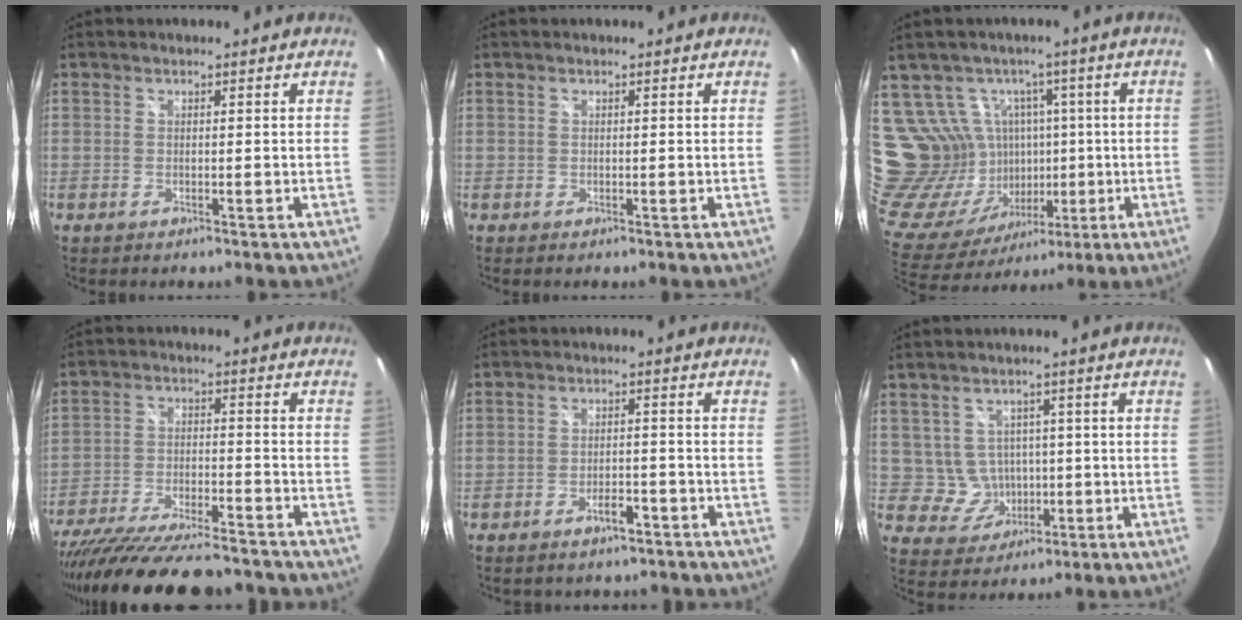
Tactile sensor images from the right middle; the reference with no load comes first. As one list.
[{"total": 0.0}, {"total": 16.5, "force": [4.4, 14.6, 6.4], "torque": [-0.152, -0.004, 0.111]}, {"total": 22.1, "force": [-19.0, 4.1, 10.3], "torque": [-0.197, -0.048, -0.295]}, {"total": 4.4, "force": [-3.4, 2.1, 1.7], "torque": [-0.034, 0.011, -0.041]}, {"total": 5.4, "force": [-0.1, 5.3, 1.2], "torque": [-0.035, 0.013, 0.015]}]